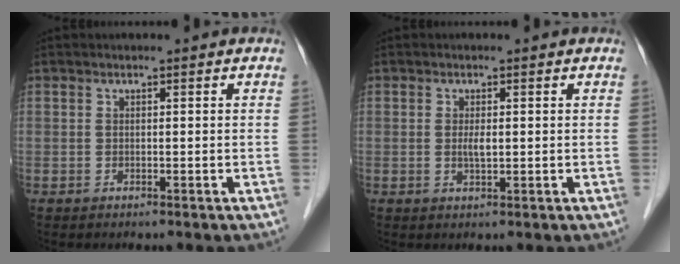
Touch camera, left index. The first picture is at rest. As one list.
[{"total": 1.6, "force": [0.1, 0.3, 1.5], "torque": [-0.034, -0.001, 0.003]}]